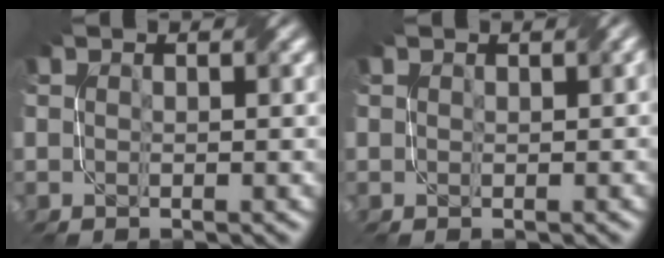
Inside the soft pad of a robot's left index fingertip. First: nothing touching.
{"total": 0.7, "force": [0.5, 0.1, 0.4], "torque": [-0.004, 0.003, 0.009]}